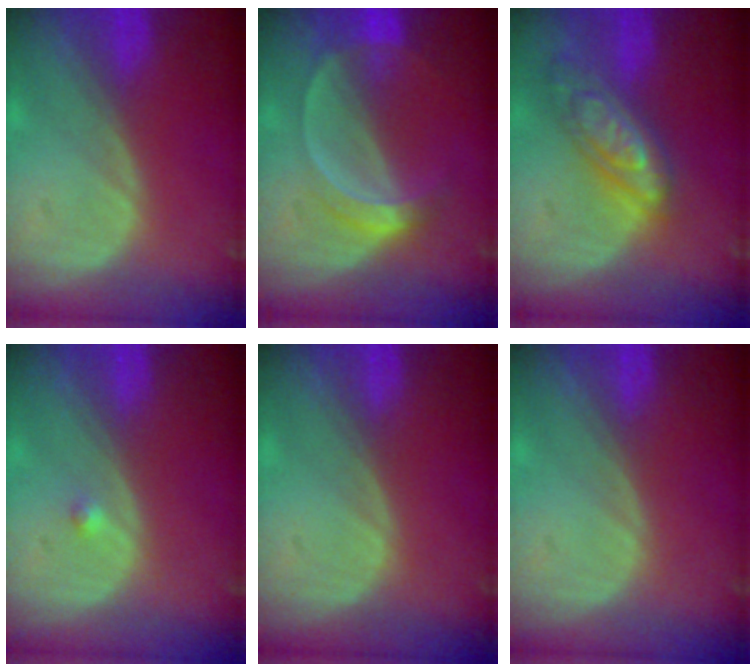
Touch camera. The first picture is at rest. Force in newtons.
{"total": 5.1, "press": 4.6, "slide": 2.1}
{"total": 7.5, "press": 7.5, "slide": 0.5}
{"total": 0.8, "press": 0.6, "slide": 0.4}
{"total": 0.0}
{"total": 0.0}